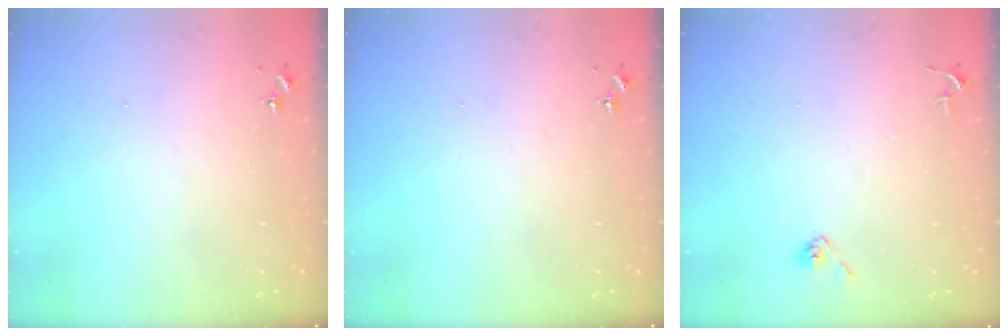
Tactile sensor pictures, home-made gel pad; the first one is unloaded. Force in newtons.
{"total": 0.0}
{"total": 5.6, "press": 5.6, "slide": 0.5}